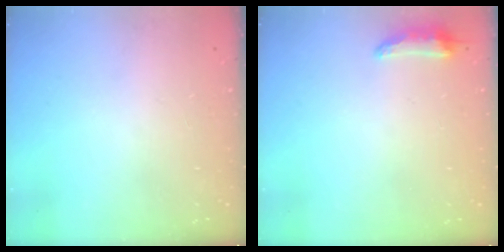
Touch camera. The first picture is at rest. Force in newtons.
{"total": 5.8, "press": 5.8, "slide": 1.0}